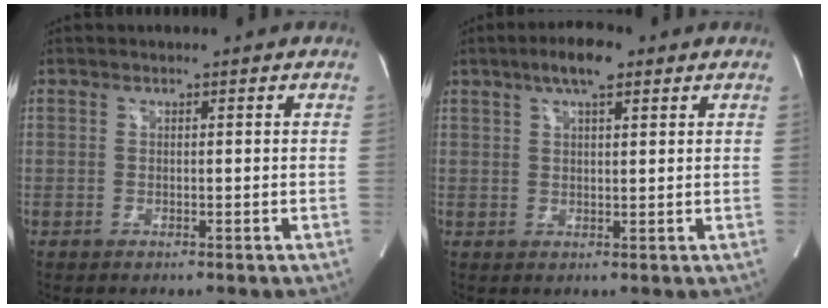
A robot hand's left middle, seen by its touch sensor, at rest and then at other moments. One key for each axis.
{"total": 5.7, "fx": 3.5, "fy": 1.4, "fz": 4.3, "tx": -0.082, "ty": 0.014, "tz": 0.057}